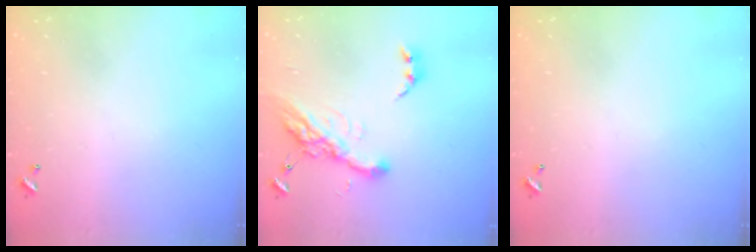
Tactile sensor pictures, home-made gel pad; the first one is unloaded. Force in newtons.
{"total": 15.2, "press": 15.1, "slide": 1.6}
{"total": 0.0}